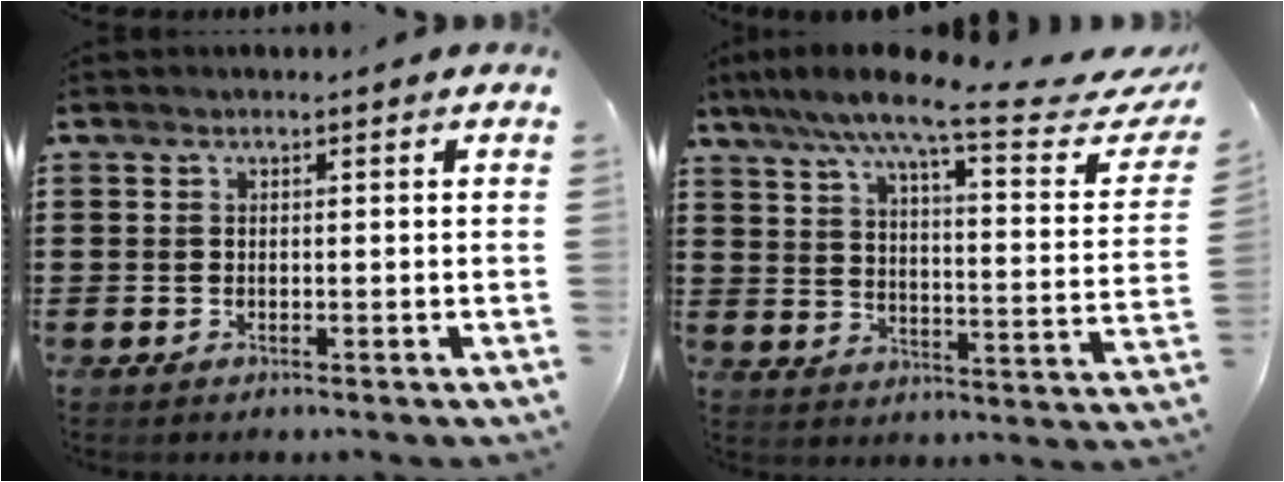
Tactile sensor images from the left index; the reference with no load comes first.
{"total": 10.6, "force": [7.7, 0.7, 7.3], "torque": [-0.135, -0.050, 0.113]}